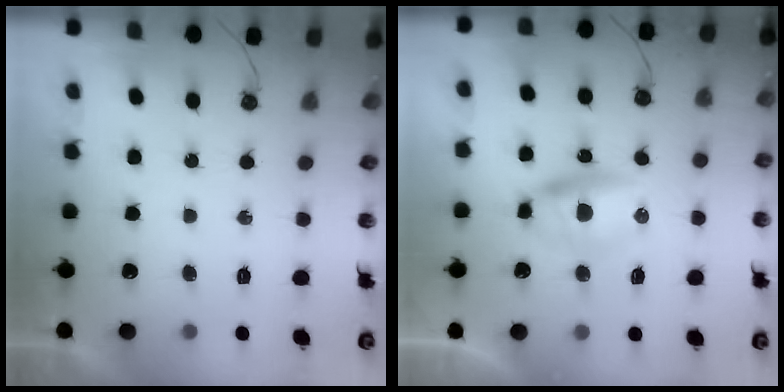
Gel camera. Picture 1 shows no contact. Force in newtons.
{"total": 8.7, "press": 8.0, "slide": 3.5}